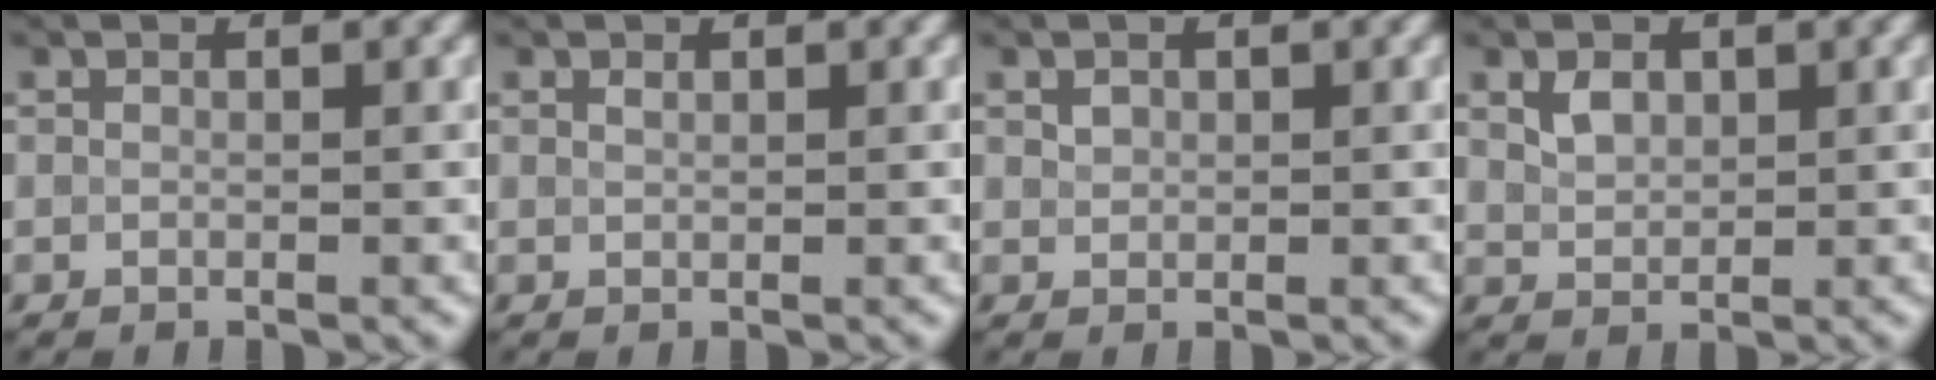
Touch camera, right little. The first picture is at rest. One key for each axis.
{"total": 0.5, "fx": 0.4, "fy": 0.2, "fz": 0.3, "tx": -0.007, "ty": 0.000, "tz": 0.009}
{"total": 0.8, "fx": 0.4, "fy": 0.6, "fz": 0.3, "tx": -0.007, "ty": -0.002, "tz": 0.010}
{"total": 1.9, "fx": 0.9, "fy": 1.3, "fz": 1.1, "tx": -0.022, "ty": 0.000, "tz": 0.020}